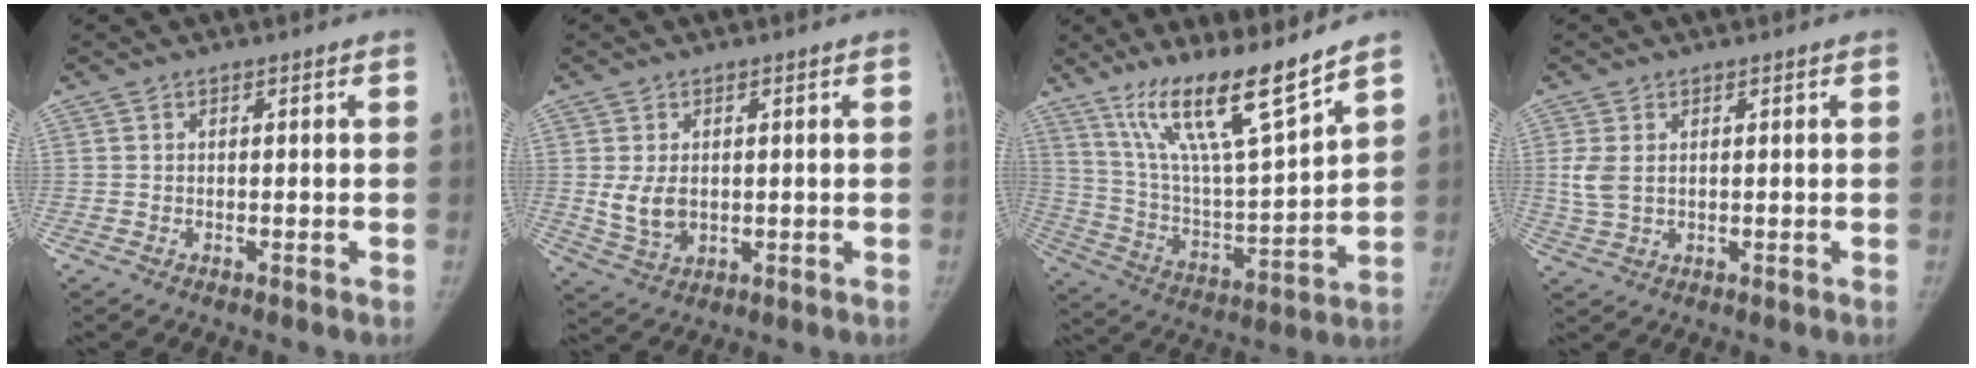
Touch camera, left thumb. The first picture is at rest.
{"total": 5.4, "force": [0.5, 3.7, 3.9], "torque": [-0.066, -0.013, 0.020]}
{"total": 17.6, "force": [12.9, 1.6, 11.8], "torque": [-0.191, -0.076, 0.241]}
{"total": 3.9, "force": [0.9, 2.4, 2.9], "torque": [-0.071, -0.004, 0.023]}